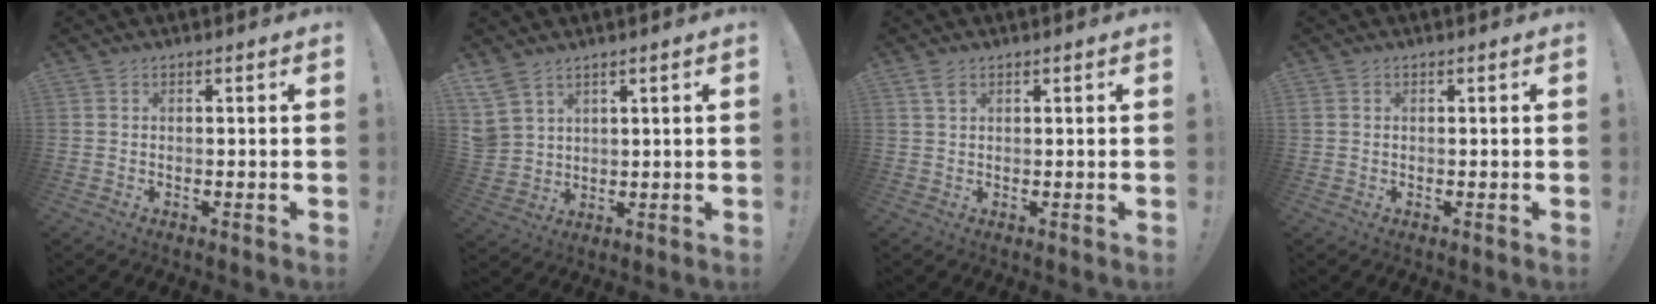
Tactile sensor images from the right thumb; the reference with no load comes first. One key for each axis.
{"total": 7.0, "fx": 5.1, "fy": 4.3, "fz": 2.3, "tx": -0.049, "ty": -0.025, "tz": 0.106}
{"total": 2.4, "fx": 1.4, "fy": 1.0, "fz": 1.6, "tx": -0.031, "ty": -0.001, "tz": 0.025}
{"total": 0.5, "fx": 0.0, "fy": 0.5, "fz": -0.2, "tx": 0.004, "ty": 0.003, "tz": 0.001}